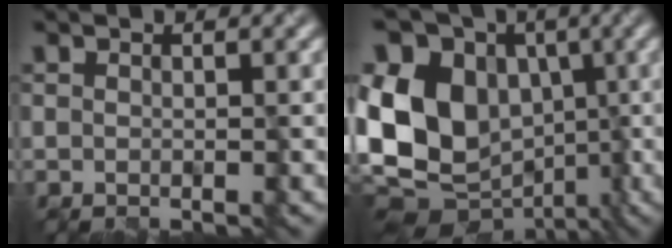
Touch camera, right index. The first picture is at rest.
{"total": 12.9, "force": [-1.9, 10.0, 7.9], "torque": [-0.169, 0.020, -0.056]}